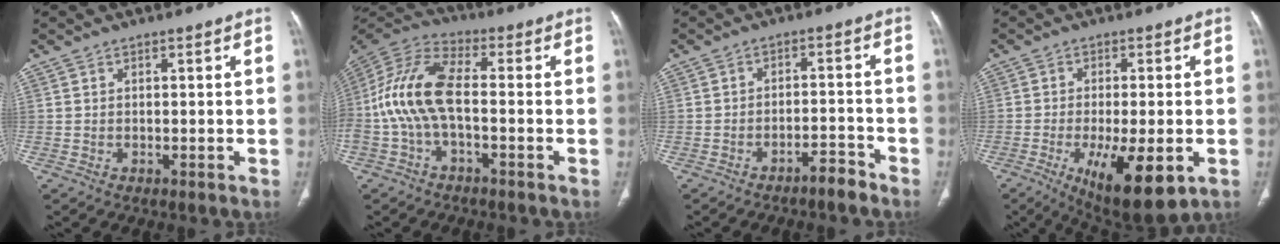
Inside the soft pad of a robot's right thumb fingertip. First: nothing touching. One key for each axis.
{"total": 13.8, "fx": -1.9, "fy": 6.1, "fz": 12.2, "tx": -0.272, "ty": 0.038, "tz": -0.044}
{"total": 3.7, "fx": -3.1, "fy": 0.8, "fz": 1.8, "tx": -0.029, "ty": 0.030, "tz": -0.050}
{"total": 13.9, "fx": -4.9, "fy": 4.6, "fz": 12.1, "tx": -0.194, "ty": -0.016, "tz": -0.064}